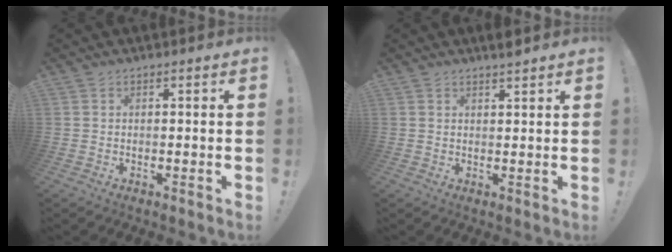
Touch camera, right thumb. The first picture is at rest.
{"total": 1.9, "force": [1.8, 0.0, 0.8], "torque": [-0.007, -0.013, 0.029]}